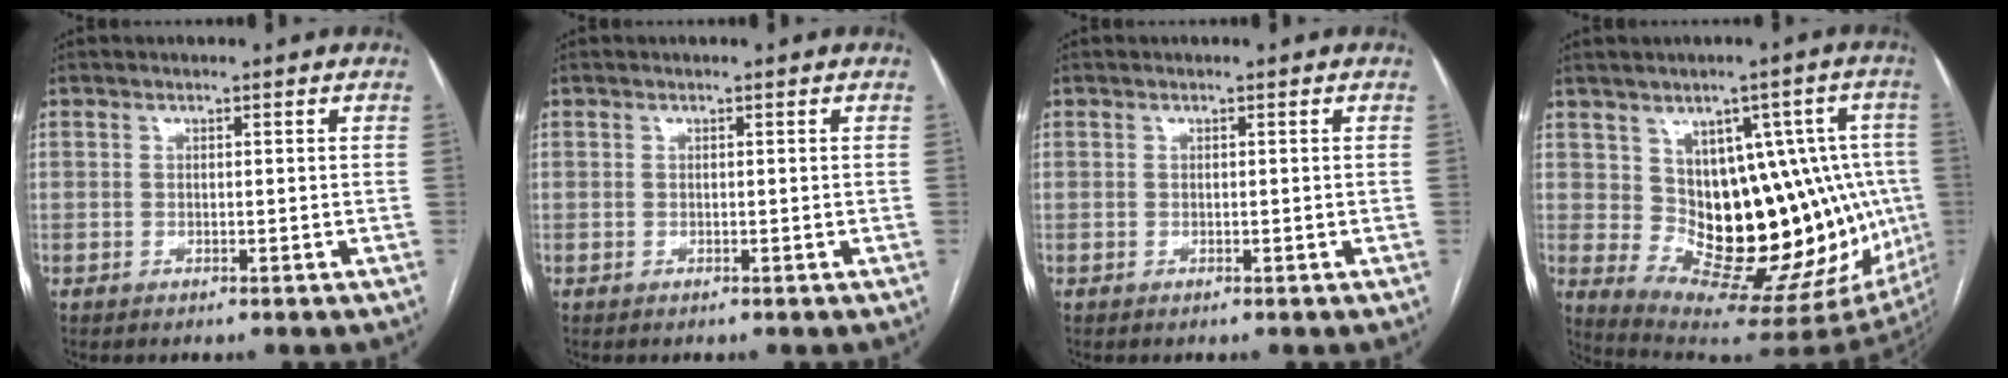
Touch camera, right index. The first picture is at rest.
{"total": 0.0}
{"total": 0.0}
{"total": 18.2, "force": [1.4, 8.9, 15.8], "torque": [-0.188, 0.026, 0.044]}